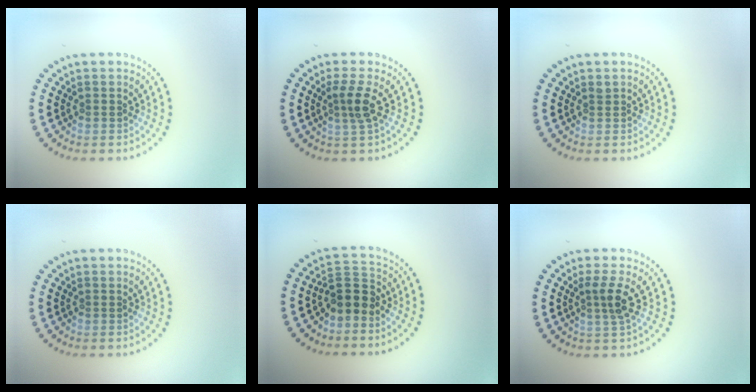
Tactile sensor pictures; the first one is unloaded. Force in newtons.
{"total": 2.4, "press": 1.8, "slide": 1.5}
{"total": 0.5, "press": 0.4, "slide": 0.4}
{"total": 0.0}
{"total": 2.7, "press": 2.3, "slide": 1.5}
{"total": 2.4, "press": 1.8, "slide": 1.5}